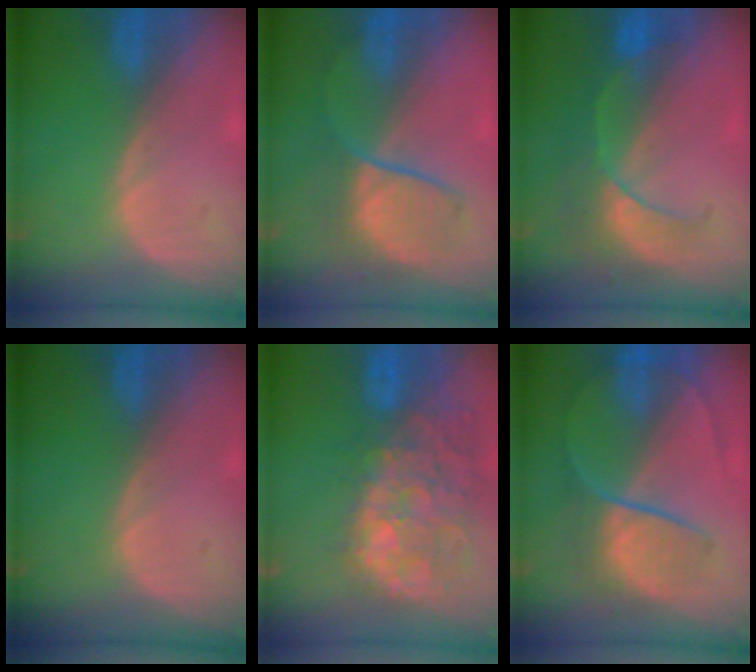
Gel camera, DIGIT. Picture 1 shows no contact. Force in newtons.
{"total": 7.2, "press": 7.2, "slide": 0.3}
{"total": 8.1, "press": 7.2, "slide": 3.6}
{"total": 0.0}
{"total": 14.1, "press": 11.6, "slide": 8.1}
{"total": 7.9, "press": 7.2, "slide": 3.2}